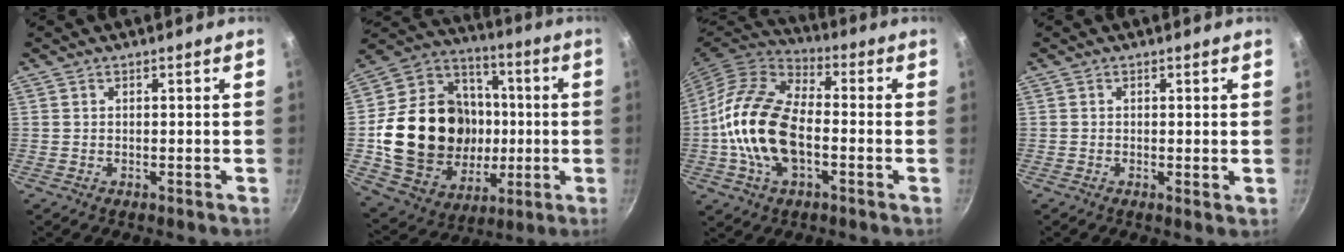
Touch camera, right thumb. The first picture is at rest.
{"total": 26.7, "force": [-1.2, 21.4, 15.9], "torque": [-0.256, 0.031, -0.003]}
{"total": 17.8, "force": [-2.6, 10.1, 14.4], "torque": [-0.257, 0.032, -0.062]}
{"total": 1.1, "force": [0.3, 0.3, 1.0], "torque": [-0.017, -0.005, 0.001]}